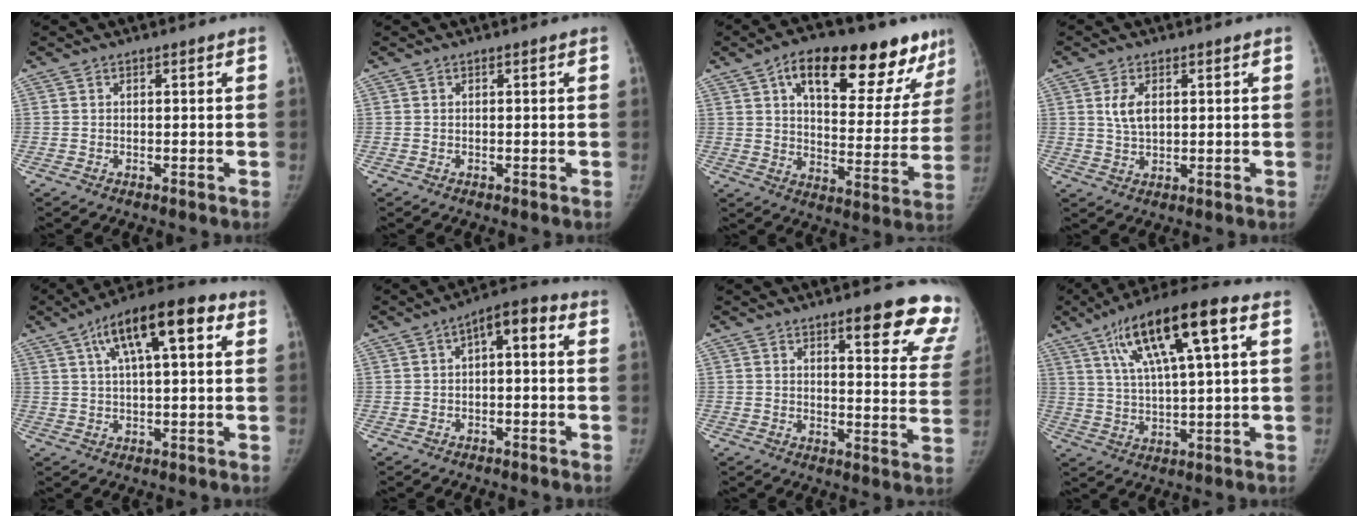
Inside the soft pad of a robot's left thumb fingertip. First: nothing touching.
{"total": 0.0}
{"total": 26.1, "force": [15.1, 11.0, 18.2], "torque": [-0.205, -0.023, 0.217]}
{"total": 4.6, "force": [1.3, 2.7, 3.5], "torque": [-0.060, -0.005, 0.027]}
{"total": 14.2, "force": [5.3, 5.0, 12.2], "torque": [-0.181, 0.020, 0.075]}
{"total": 6.0, "force": [0.6, 2.7, 5.3], "torque": [-0.059, 0.033, -0.004]}
{"total": 16.7, "force": [11.9, 4.5, 10.8], "torque": [-0.088, -0.059, 0.131]}
{"total": 17.3, "force": [6.7, 4.2, 15.3], "torque": [-0.263, 0.008, 0.113]}